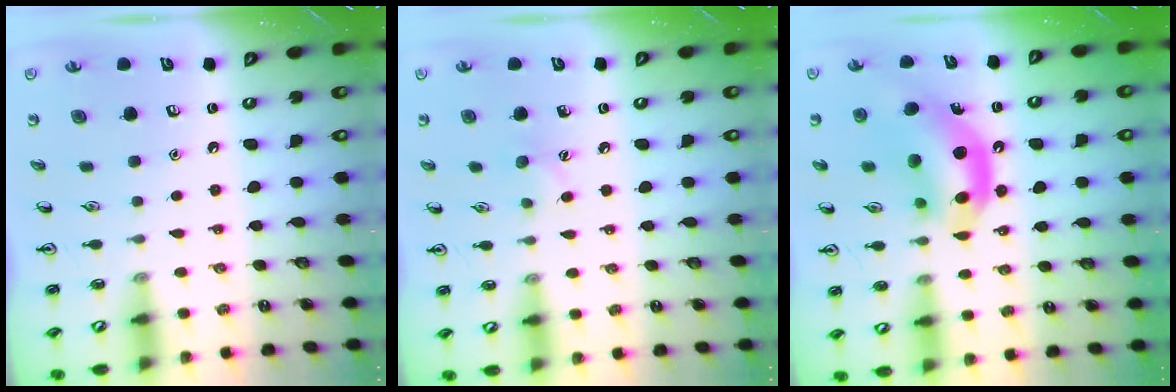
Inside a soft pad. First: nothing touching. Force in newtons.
{"total": 4.9, "press": 4.7, "slide": 1.5}
{"total": 13.6, "press": 13.0, "slide": 4.3}